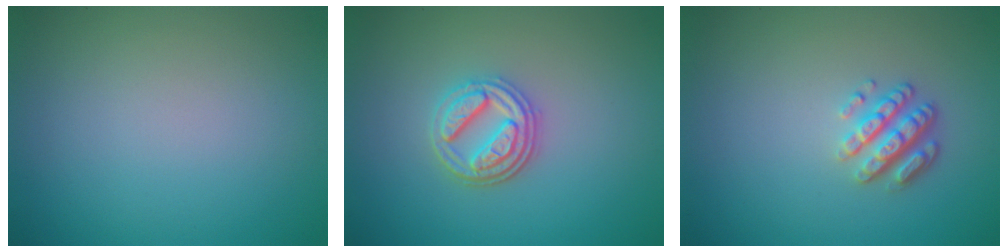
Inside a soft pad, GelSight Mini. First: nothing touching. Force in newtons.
{"total": 3.6, "press": 3.2, "slide": 1.7}
{"total": 2.9, "press": 2.4, "slide": 1.7}